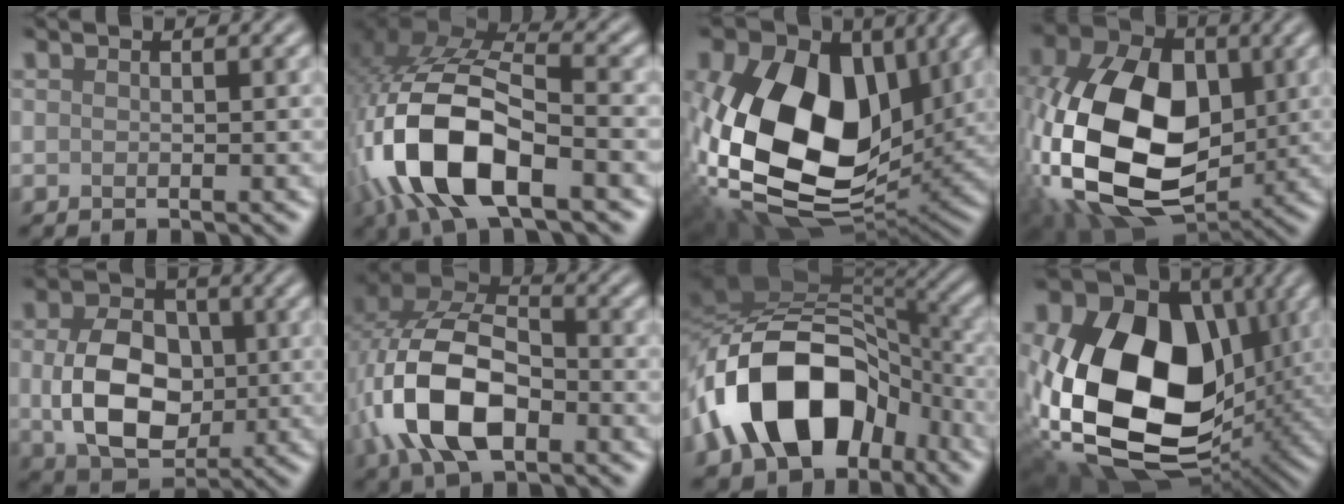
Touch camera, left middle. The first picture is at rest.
{"total": 13.2, "force": [-4.3, 6.2, 10.8], "torque": [-0.229, -0.001, -0.080]}
{"total": 19.2, "force": [2.4, 12.8, 14.1], "torque": [-0.285, -0.027, 0.058]}
{"total": 17.1, "force": [-0.6, 11.6, 12.5], "torque": [-0.276, -0.009, -0.013]}
{"total": 8.3, "force": [-0.1, 5.9, 5.8], "torque": [-0.124, -0.006, 0.002]}
{"total": 10.7, "force": [-3.4, 6.0, 8.2], "torque": [-0.175, 0.006, -0.071]}
{"total": 14.7, "force": [-5.0, 9.7, 10.0], "torque": [-0.171, 0.013, -0.098]}
{"total": 20.7, "force": [1.7, 14.6, 14.7], "torque": [-0.309, -0.022, 0.049]}